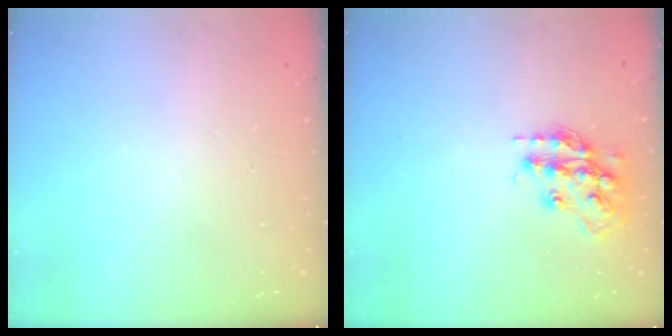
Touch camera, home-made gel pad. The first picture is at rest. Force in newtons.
{"total": 16.0, "press": 16.0, "slide": 1.2}